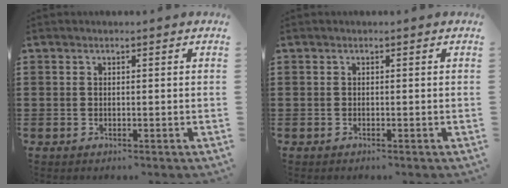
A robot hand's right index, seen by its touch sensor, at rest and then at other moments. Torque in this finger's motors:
{"motor_torque": [-0.01, -0.01, -0.01, -0.02]}